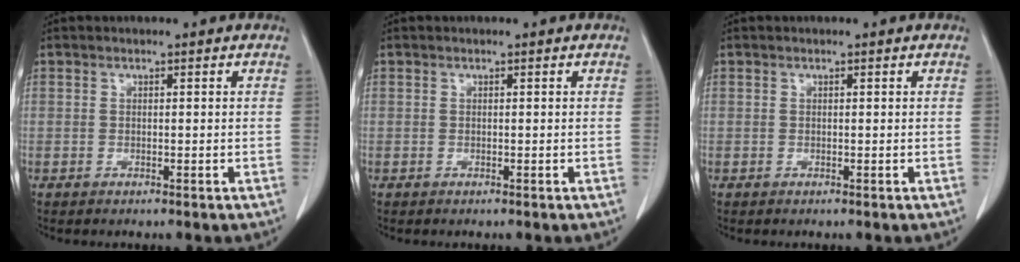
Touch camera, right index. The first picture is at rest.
{"total": 0.0}
{"total": 0.0}